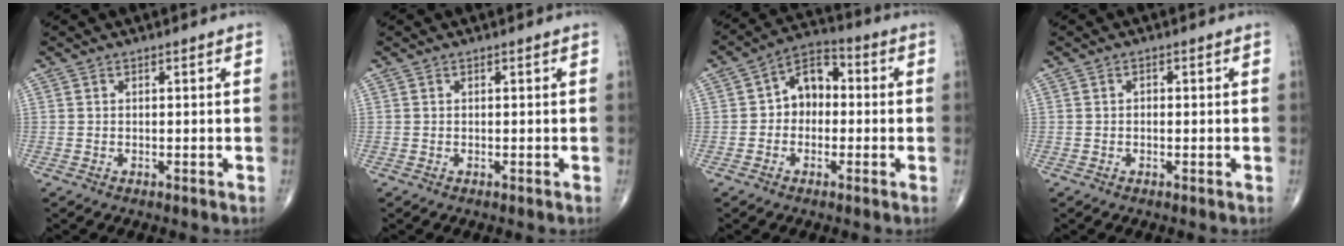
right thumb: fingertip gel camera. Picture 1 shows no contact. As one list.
[{"total": 0.0}, {"total": 7.9, "force": [-0.1, 5.8, 5.4], "torque": [-0.054, 0.031, -0.020]}, {"total": 0.8, "force": [0.0, 0.5, 0.6], "torque": [-0.009, 0.002, -0.001]}]